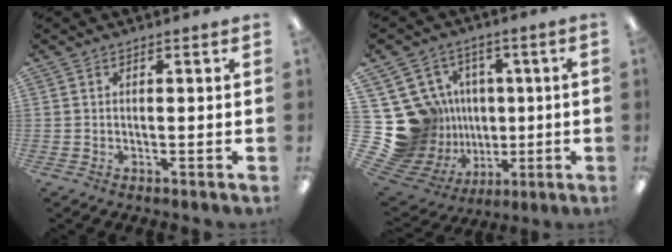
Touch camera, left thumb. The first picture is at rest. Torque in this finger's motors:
{"motor_torque": [0.04, 0.13, 0.00, -0.03, 0.01]}